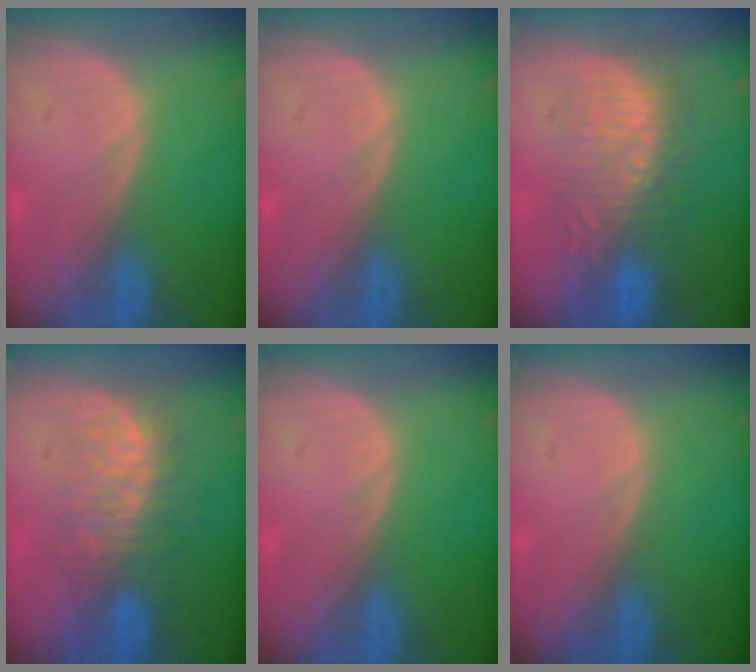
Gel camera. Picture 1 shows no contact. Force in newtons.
{"total": 0.0}
{"total": 8.6, "press": 8.5, "slide": 1.5}
{"total": 7.7, "press": 7.6, "slide": 1.3}
{"total": 0.0}
{"total": 0.0}